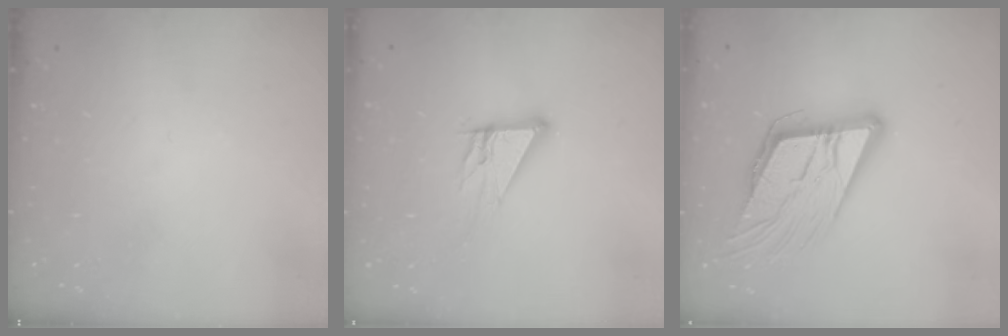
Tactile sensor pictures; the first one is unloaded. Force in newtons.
{"total": 9.0, "press": 9.0, "slide": 0.7}
{"total": 16.2, "press": 15.9, "slide": 2.9}